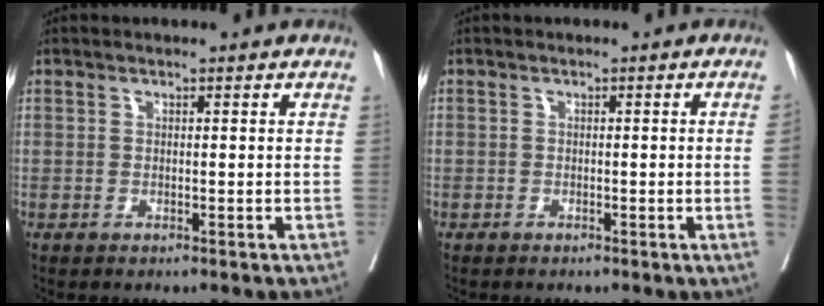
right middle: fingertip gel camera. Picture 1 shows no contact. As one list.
[{"total": 1.1, "force": [-0.2, -0.3, 1.0], "torque": [-0.013, 0.000, -0.002]}]